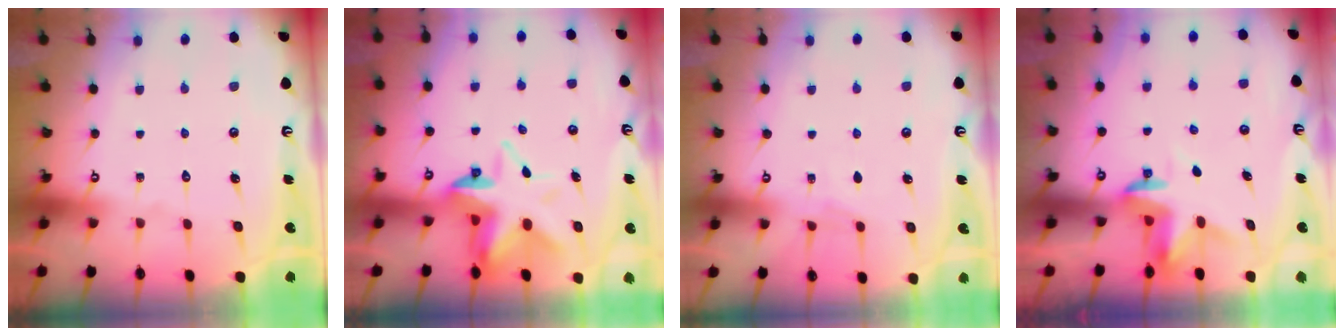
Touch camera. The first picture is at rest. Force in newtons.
{"total": 7.9, "press": 7.7, "slide": 1.7}
{"total": 3.7, "press": 3.7, "slide": 0.4}
{"total": 3.6, "press": 3.6, "slide": 0.2}